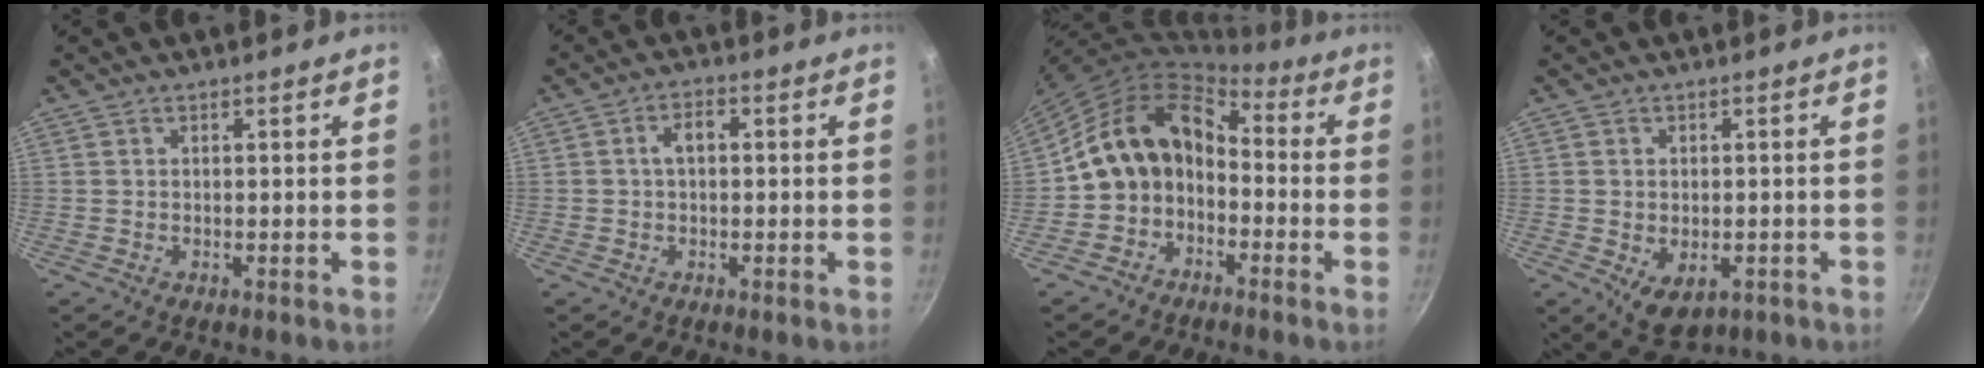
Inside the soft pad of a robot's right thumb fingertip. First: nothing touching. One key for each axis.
{"total": 4.1, "fx": 0.0, "fy": 2.6, "fz": 3.1, "tx": -0.044, "ty": 0.016, "tz": -0.005}
{"total": 11.9, "fx": -2.5, "fy": 9.3, "fz": 7.0, "tx": -0.100, "ty": 0.061, "tz": -0.057}
{"total": 6.4, "fx": -1.6, "fy": 4.3, "fz": 4.5, "tx": -0.057, "ty": -0.005, "tz": -0.012}